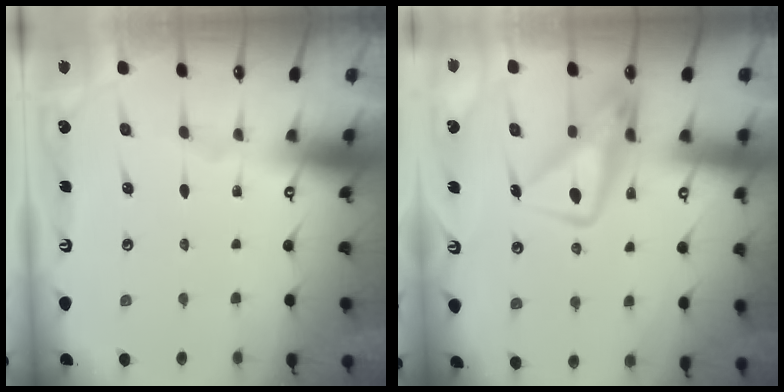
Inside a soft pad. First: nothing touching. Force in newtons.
{"total": 10.8, "press": 10.8, "slide": 1.0}